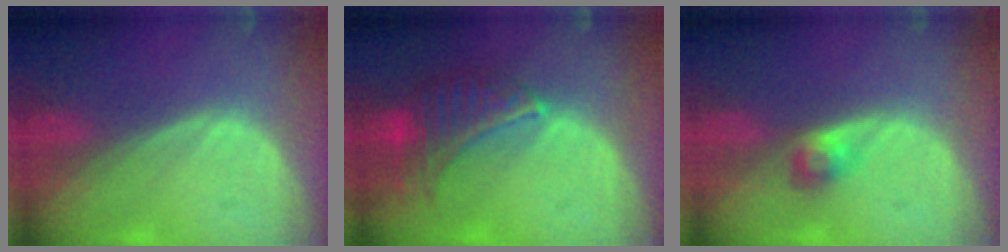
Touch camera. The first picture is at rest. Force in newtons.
{"total": 8.1, "press": 7.2, "slide": 3.6}
{"total": 2.4, "press": 2.3, "slide": 0.9}